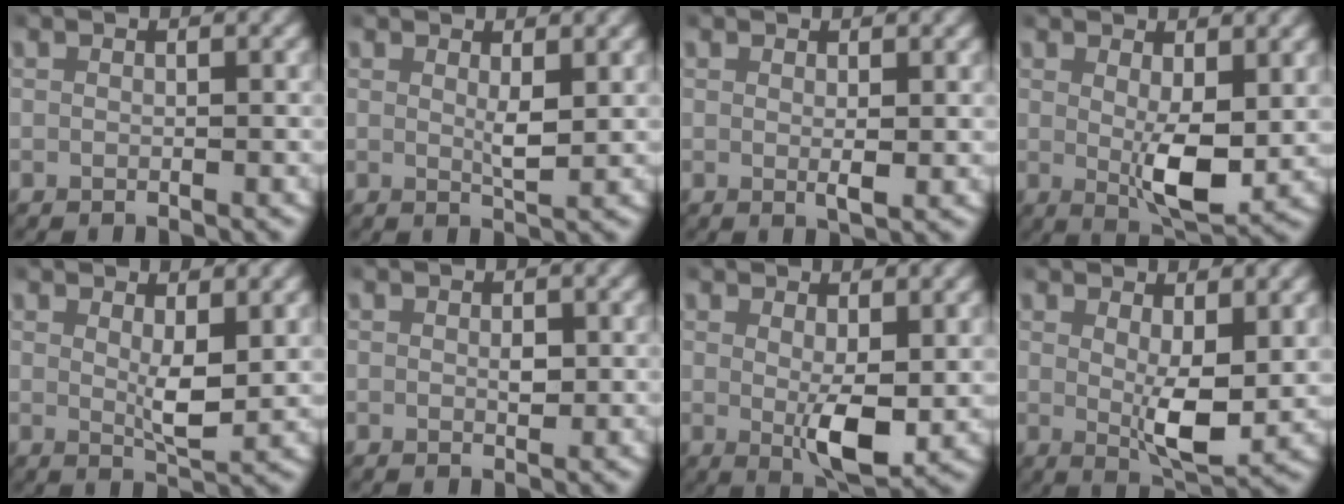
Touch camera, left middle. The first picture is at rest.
{"total": 1.7, "force": [1.0, 0.2, 1.4], "torque": [-0.025, -0.012, 0.019]}
{"total": 1.3, "force": [0.4, 0.2, 1.2], "torque": [-0.021, -0.008, 0.009]}
{"total": 4.7, "force": [0.9, 1.7, 4.3], "torque": [-0.071, -0.023, 0.022]}
{"total": 2.9, "force": [1.5, 0.6, 2.3], "torque": [-0.040, -0.018, 0.031]}
{"total": 1.0, "force": [0.1, 0.7, 0.7], "torque": [-0.013, -0.006, 0.003]}
{"total": 4.0, "force": [0.5, 1.4, 3.7], "torque": [-0.062, -0.021, 0.015]}
{"total": 4.5, "force": [1.5, 1.5, 3.9], "torque": [-0.064, -0.022, 0.030]}